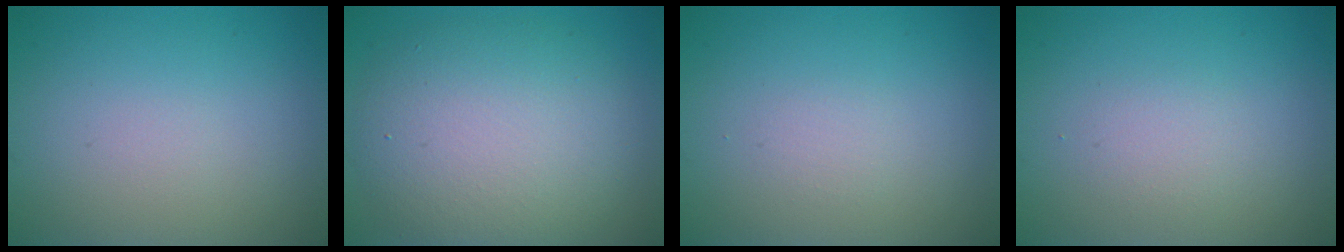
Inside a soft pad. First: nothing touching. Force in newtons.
{"total": 8.3, "press": 8.3, "slide": 0.3}
{"total": 0.7, "press": 0.7, "slide": 0.1}
{"total": 1.3, "press": 1.3, "slide": 0.0}